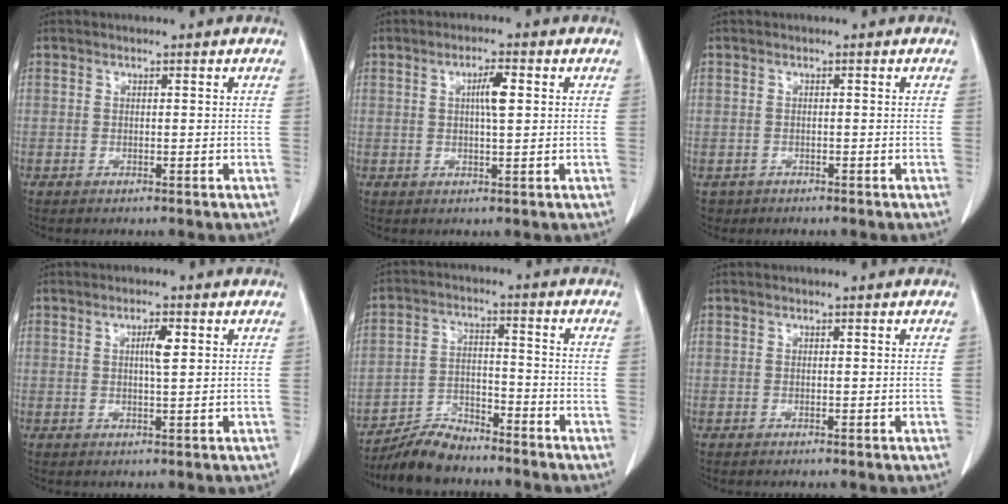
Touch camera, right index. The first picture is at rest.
{"total": 3.7, "force": [0.8, 0.4, 3.6], "torque": [-0.063, 0.002, 0.013]}
{"total": 1.9, "force": [-1.1, 1.6, -0.1], "torque": [-0.007, 0.004, -0.019]}
{"total": 2.8, "force": [0.8, 0.3, 2.7], "torque": [-0.048, 0.000, 0.013]}
{"total": 7.4, "force": [-7.0, 1.8, 1.8], "torque": [-0.036, -0.002, -0.128]}
{"total": 0.0}